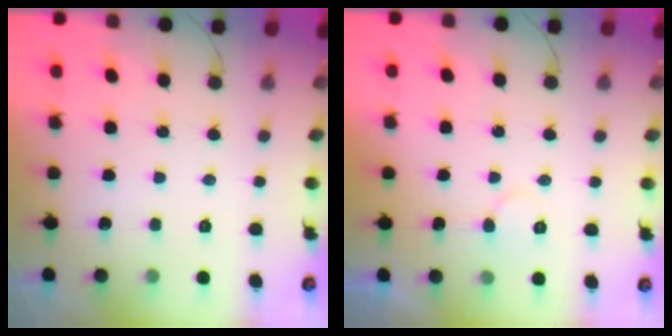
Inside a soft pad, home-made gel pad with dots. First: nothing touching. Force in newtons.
{"total": 4.9, "press": 4.9, "slide": 0.5}